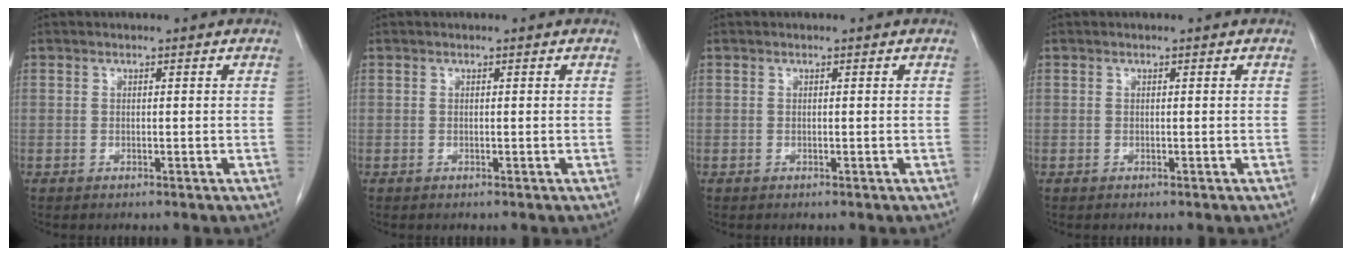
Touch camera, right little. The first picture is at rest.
{"total": 0.0}
{"total": 0.0}
{"total": 0.0}